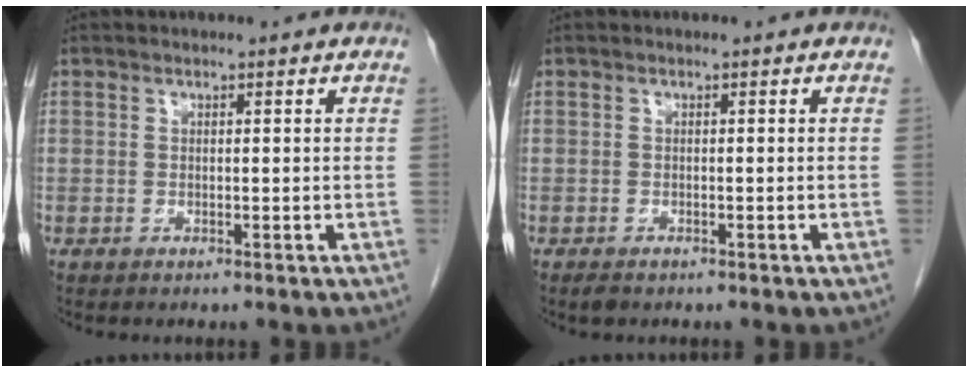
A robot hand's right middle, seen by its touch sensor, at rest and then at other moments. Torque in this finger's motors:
{"motor_torque": [0.32, -0.13, 0.00, 0.01]}